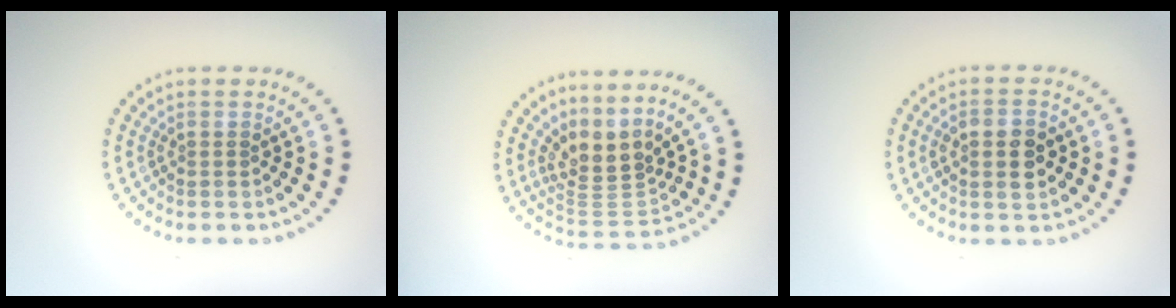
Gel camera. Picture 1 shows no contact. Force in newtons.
{"total": 3.5, "press": 2.4, "slide": 2.5}
{"total": 3.0, "press": 3.0, "slide": 0.3}